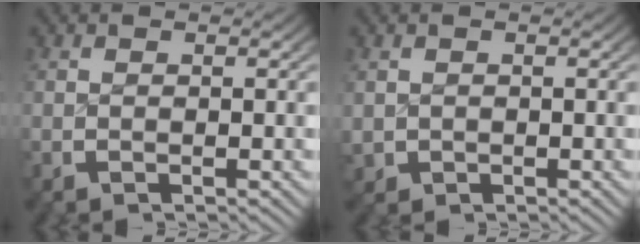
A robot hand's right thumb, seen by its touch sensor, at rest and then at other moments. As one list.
[{"total": 1.3, "force": [0.0, 1.3, 0.1], "torque": [-0.005, -0.010, 0.008]}]